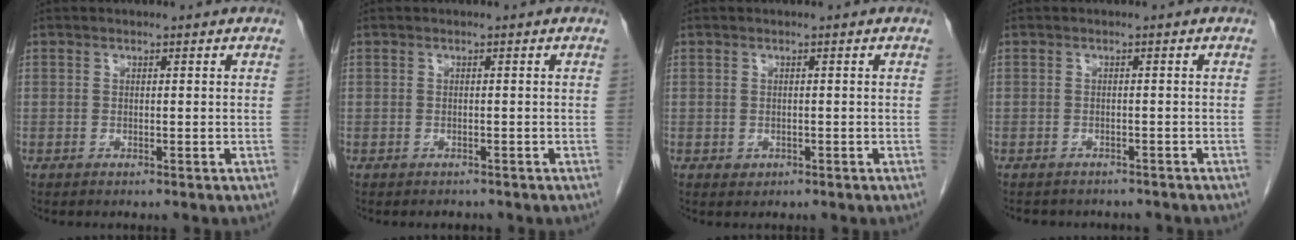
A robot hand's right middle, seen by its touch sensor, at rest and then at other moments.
{"total": 1.0, "force": [-0.9, 0.5, 0.0], "torque": [-0.007, 0.000, -0.012]}
{"total": 0.9, "force": [-0.3, 0.8, 0.3], "torque": [-0.006, 0.002, 0.002]}
{"total": 6.4, "force": [-5.7, 2.5, 1.6], "torque": [-0.023, 0.004, -0.063]}